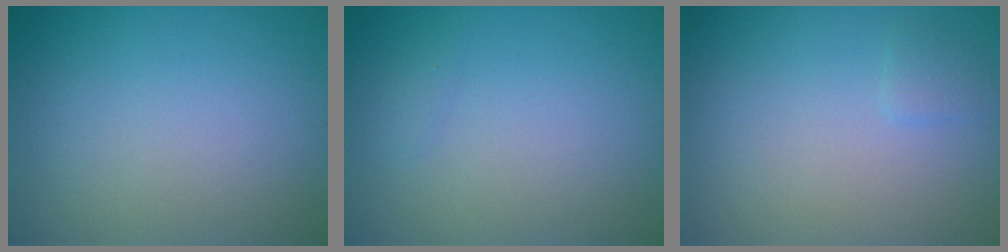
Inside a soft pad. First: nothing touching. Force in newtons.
{"total": 0.5, "press": 0.5, "slide": 0.0}
{"total": 0.8, "press": 0.8, "slide": 0.1}